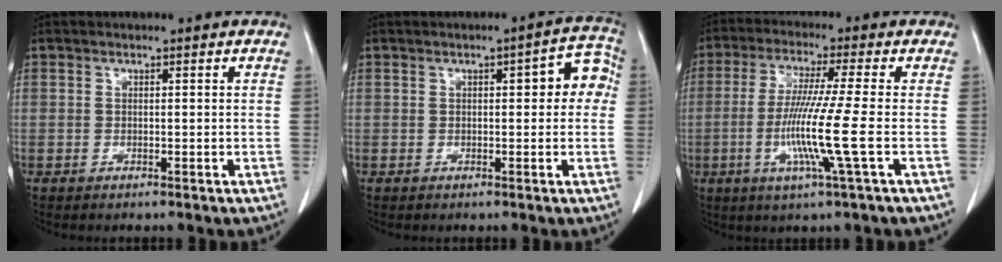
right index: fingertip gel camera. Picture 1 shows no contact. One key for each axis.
{"total": 5.8, "fx": 0.9, "fy": 2.0, "fz": 5.3, "tx": -0.051, "ty": 0.026, "tz": 0.005}
{"total": 10.4, "fx": -2.3, "fy": -1.6, "fz": 10.0, "tx": -0.205, "ty": -0.021, "tz": -0.050}